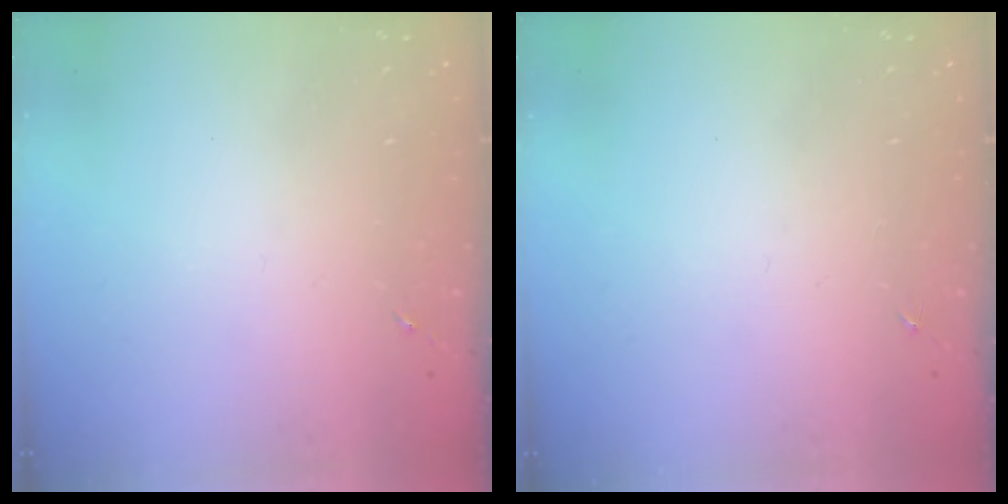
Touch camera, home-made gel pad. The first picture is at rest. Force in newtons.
{"total": 0.0}